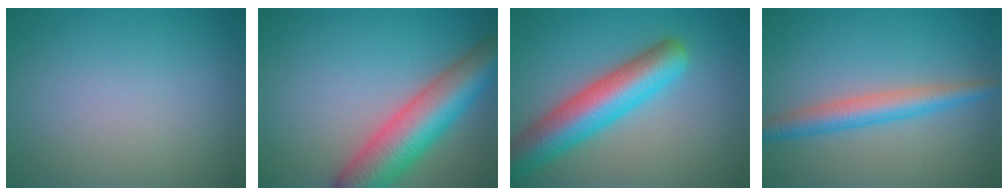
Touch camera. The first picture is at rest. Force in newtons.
{"total": 8.8, "press": 8.8, "slide": 0.4}
{"total": 7.8, "press": 7.8, "slide": 0.3}
{"total": 3.8, "press": 3.8, "slide": 0.1}